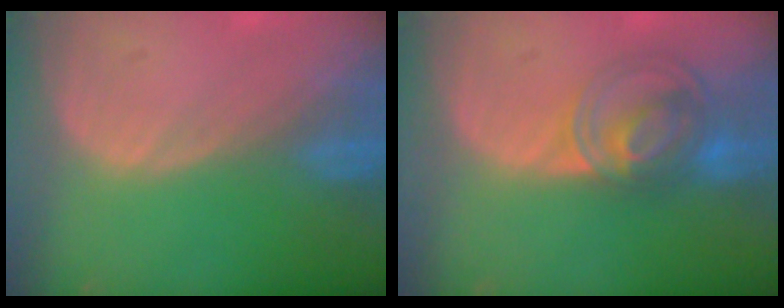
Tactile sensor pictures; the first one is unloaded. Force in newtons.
{"total": 7.5, "press": 6.2, "slide": 4.1}